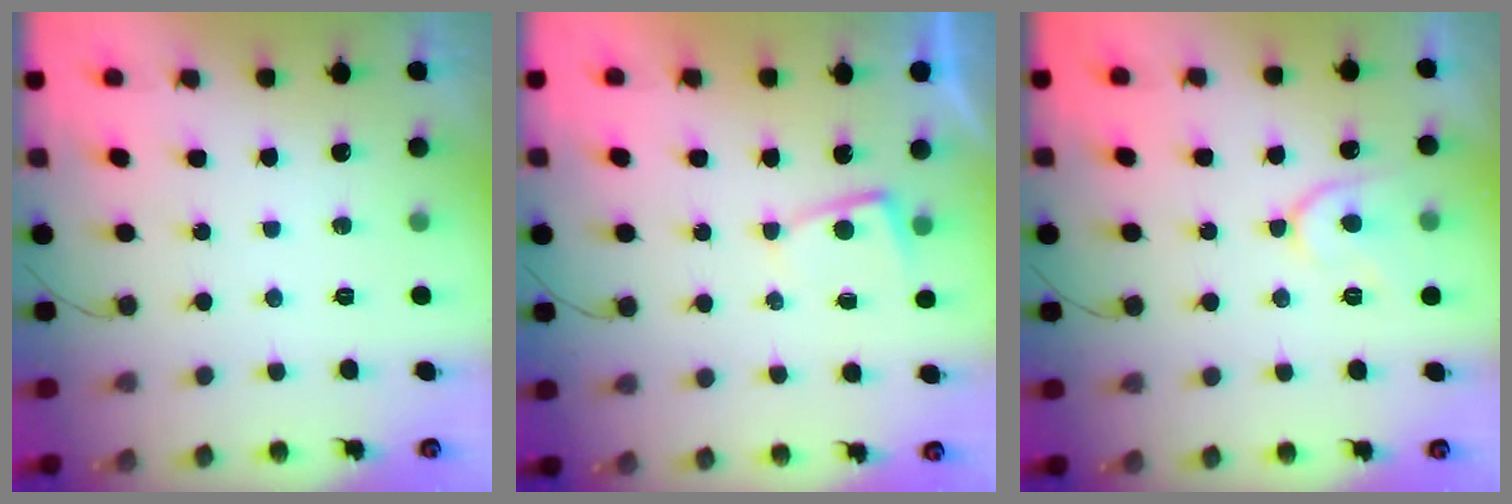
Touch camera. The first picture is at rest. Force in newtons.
{"total": 2.7, "press": 2.7, "slide": 0.3}
{"total": 9.2, "press": 9.2, "slide": 1.2}